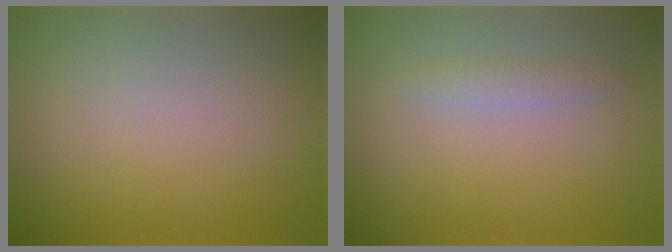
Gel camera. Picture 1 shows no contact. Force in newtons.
{"total": 1.1, "press": 1.1, "slide": 0.0}